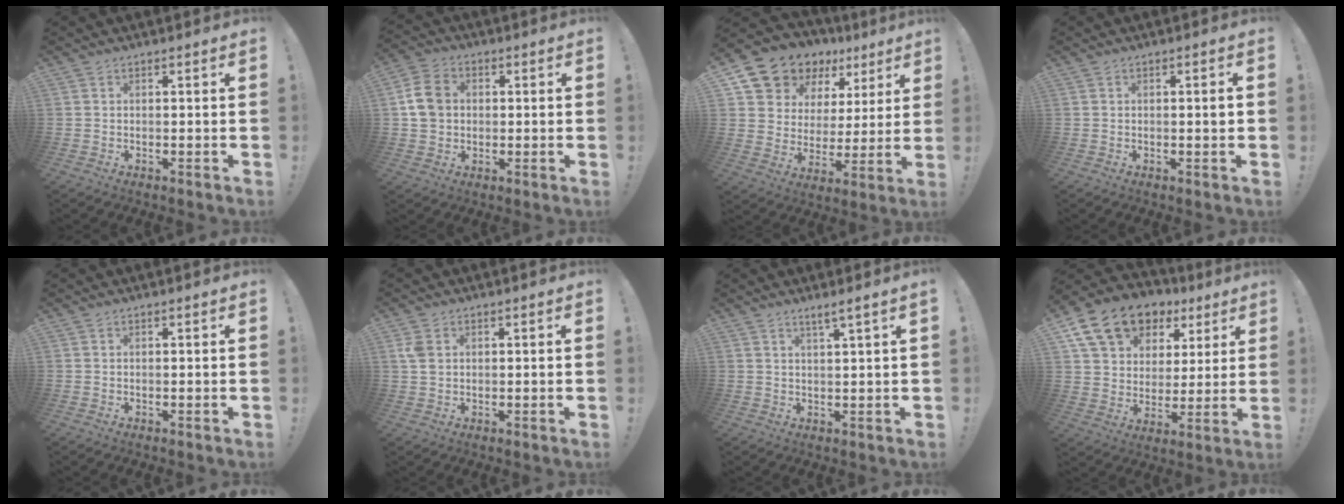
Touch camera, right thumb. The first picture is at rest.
{"total": 8.9, "force": [1.1, 7.5, 4.6], "torque": [-0.067, 0.015, 0.027]}
{"total": 12.8, "force": [10.1, 7.5, 2.5], "torque": [-0.062, -0.079, 0.199]}
{"total": 1.7, "force": [-0.2, 0.0, 1.7], "torque": [-0.021, -0.002, -0.008]}
{"total": 0.0}
{"total": 3.4, "force": [1.2, 2.3, 2.2], "torque": [-0.038, 0.002, 0.023]}
{"total": 2.8, "force": [1.9, -0.6, 2.0], "torque": [-0.032, -0.011, 0.029]}
{"total": 16.4, "force": [9.4, 10.9, 7.9], "torque": [-0.127, -0.048, 0.177]}